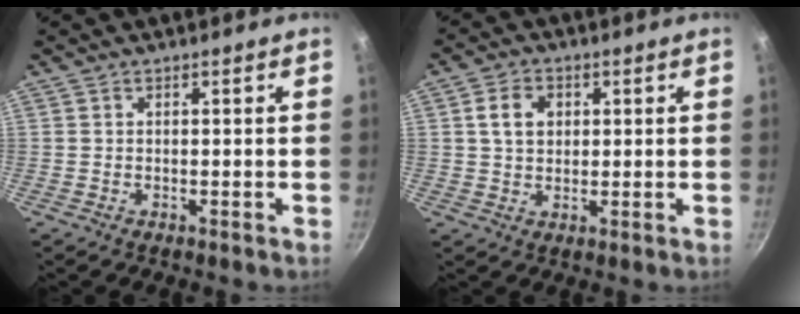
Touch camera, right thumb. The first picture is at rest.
{"total": 5.5, "force": [1.3, 4.2, 3.3], "torque": [-0.043, 0.006, 0.022]}